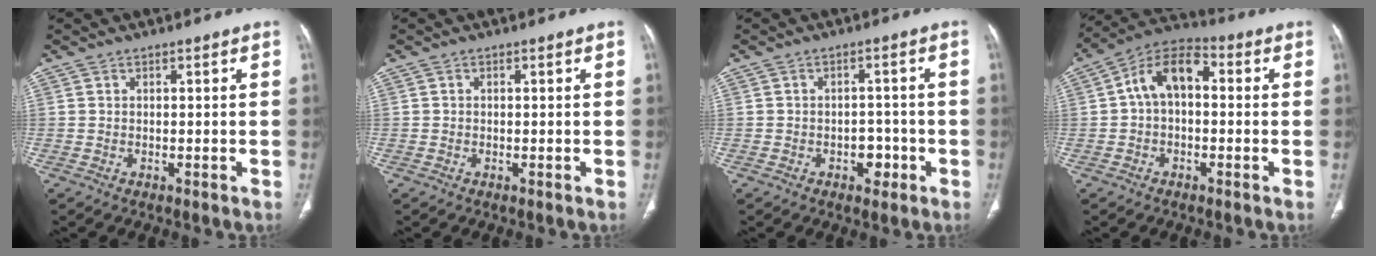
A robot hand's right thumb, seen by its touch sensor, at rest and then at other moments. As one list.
[{"total": 0.0}, {"total": 3.6, "force": [-1.5, 2.6, 2.1], "torque": [-0.007, 0.015, -0.020]}, {"total": 9.8, "force": [0.7, 6.2, 7.6], "torque": [-0.120, 0.034, -0.003]}]